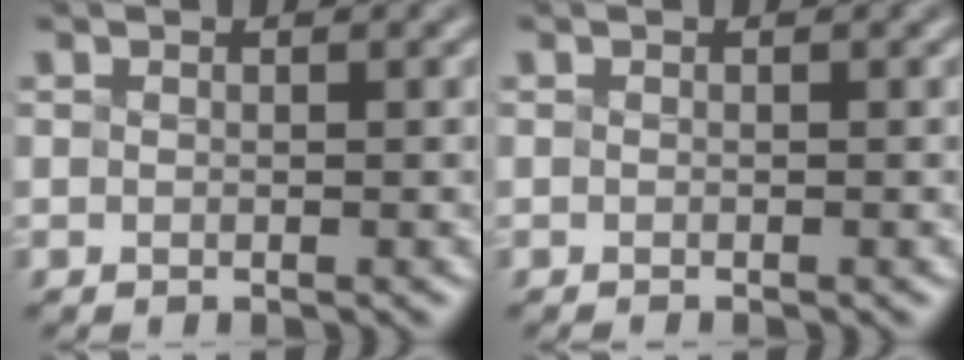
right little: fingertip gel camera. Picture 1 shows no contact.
{"total": 0.5, "force": [-0.5, 0.0, 0.1], "torque": [0.002, -0.007, -0.008]}